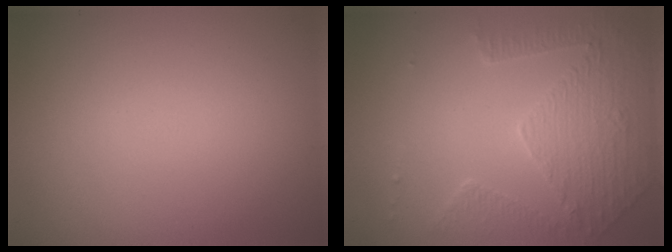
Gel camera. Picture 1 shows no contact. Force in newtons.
{"total": 4.1, "press": 3.4, "slide": 2.2}